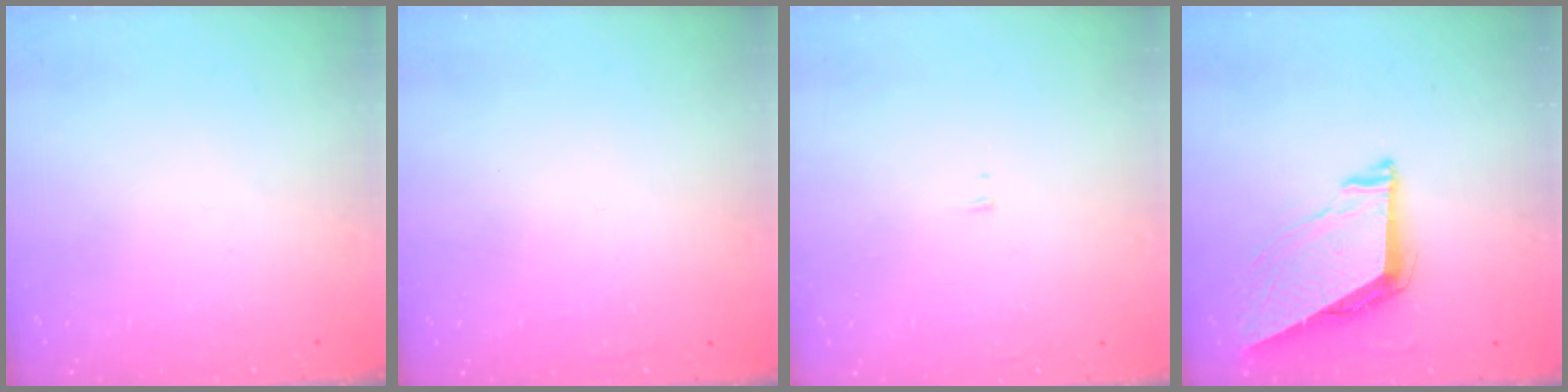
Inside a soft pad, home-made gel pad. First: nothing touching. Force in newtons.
{"total": 1.6, "press": 1.6, "slide": 0.1}
{"total": 3.9, "press": 3.8, "slide": 0.4}
{"total": 9.0, "press": 8.6, "slide": 2.9}